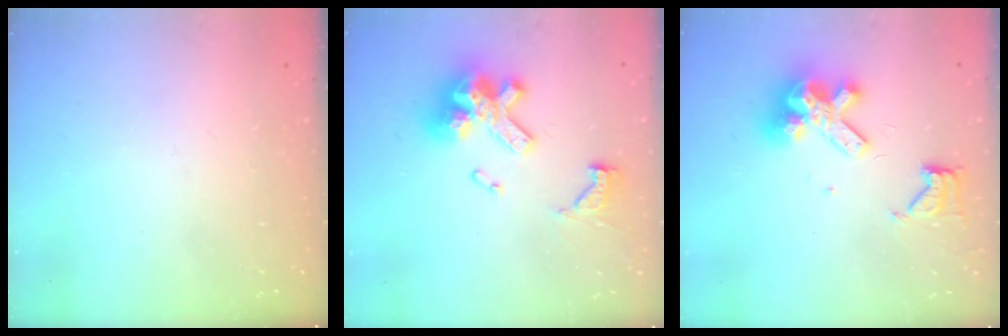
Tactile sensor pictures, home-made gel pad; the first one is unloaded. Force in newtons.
{"total": 17.2, "press": 17.2, "slide": 1.6}
{"total": 11.6, "press": 11.5, "slide": 1.6}